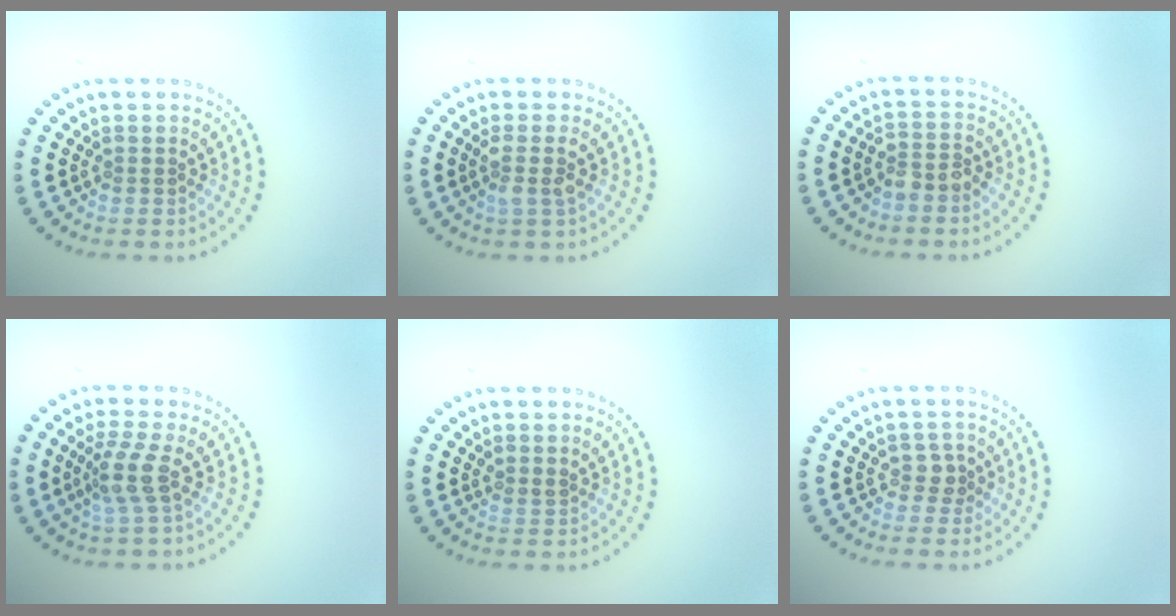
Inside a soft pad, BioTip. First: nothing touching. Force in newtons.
{"total": 1.8, "press": 1.5, "slide": 1.0}
{"total": 1.7, "press": 1.5, "slide": 0.9}
{"total": 2.7, "press": 2.1, "slide": 1.7}
{"total": 0.6, "press": 0.3, "slide": 0.6}
{"total": 1.4, "press": 1.1, "slide": 0.8}